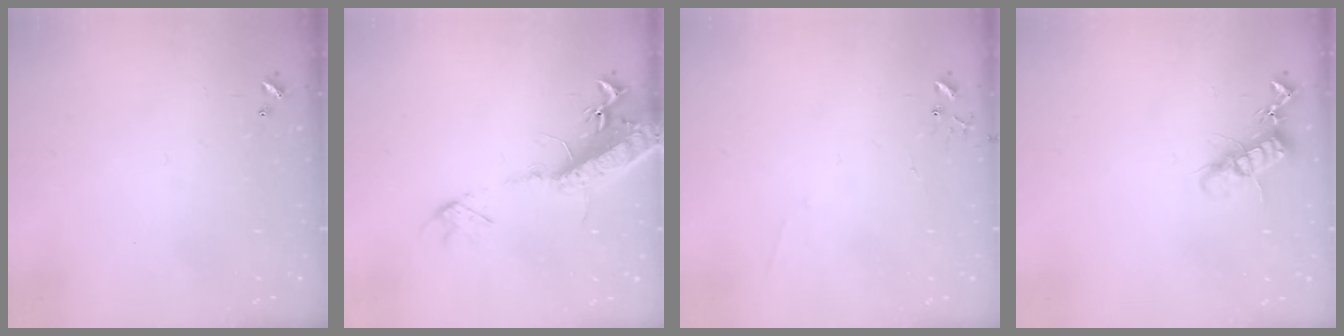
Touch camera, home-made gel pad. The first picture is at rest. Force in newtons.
{"total": 17.8, "press": 17.3, "slide": 4.1}
{"total": 3.8, "press": 3.7, "slide": 0.6}
{"total": 12.5, "press": 12.5, "slide": 0.6}